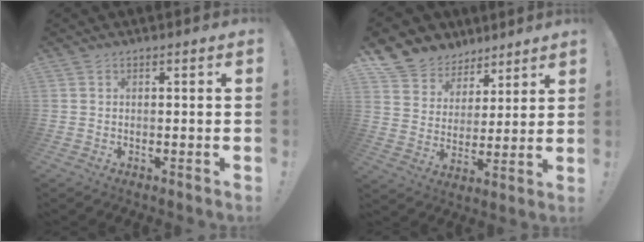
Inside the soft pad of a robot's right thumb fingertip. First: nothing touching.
{"total": 10.4, "force": [7.0, 7.5, 1.5], "torque": [-0.032, -0.059, 0.140]}